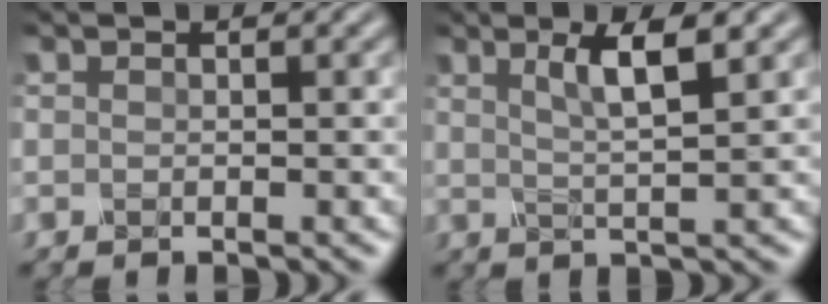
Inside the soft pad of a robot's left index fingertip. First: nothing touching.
{"total": 3.5, "force": [1.5, 0.7, 3.1], "torque": [-0.048, -0.003, 0.025]}